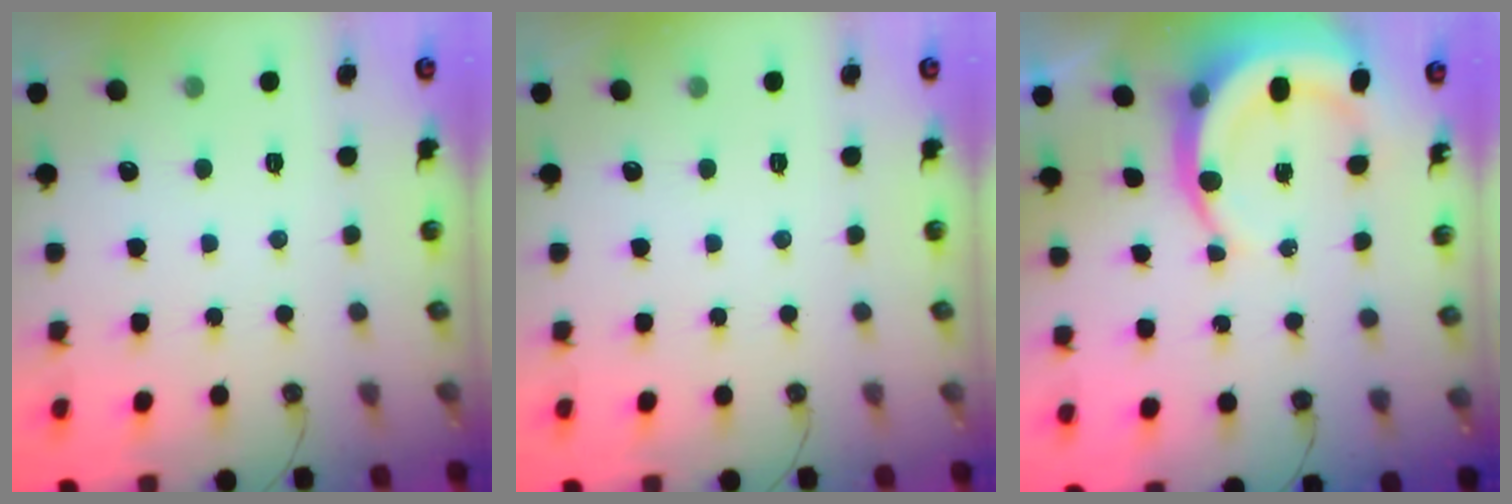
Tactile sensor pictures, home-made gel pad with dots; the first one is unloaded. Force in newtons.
{"total": 0.0}
{"total": 8.3, "press": 8.1, "slide": 1.6}